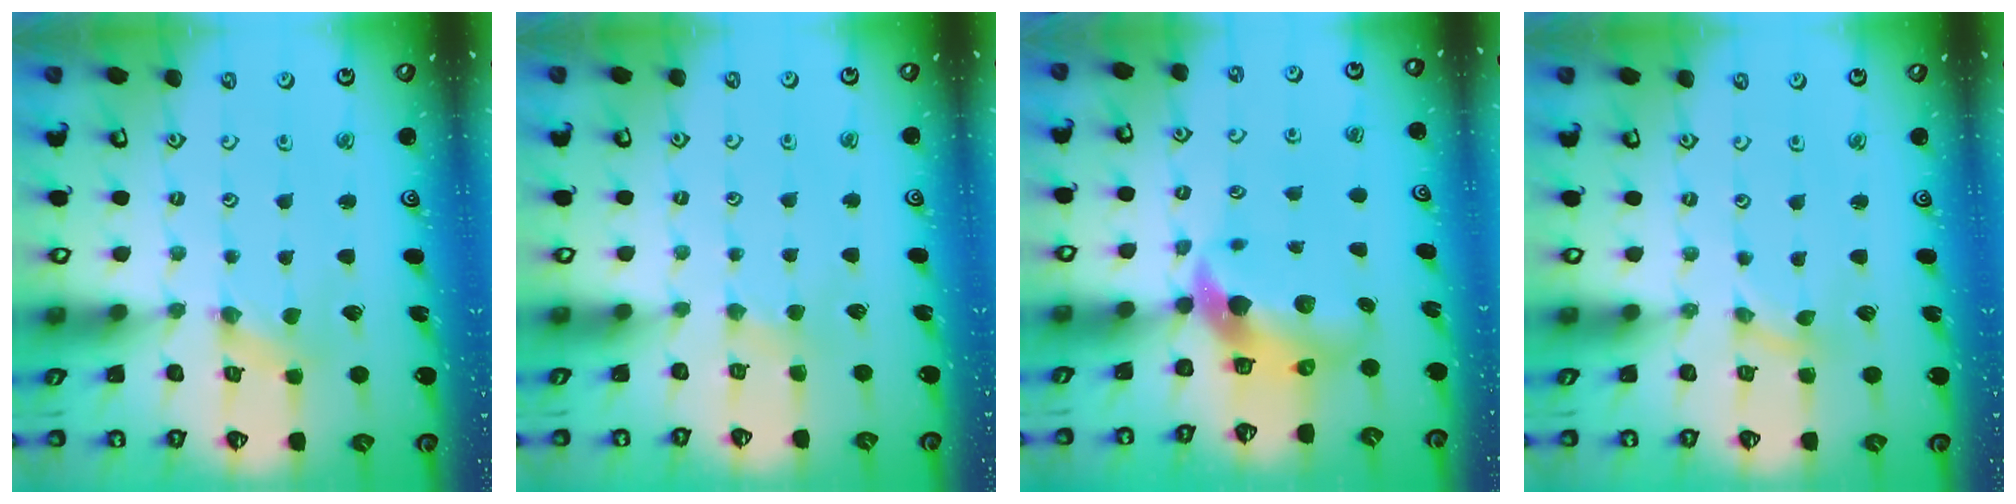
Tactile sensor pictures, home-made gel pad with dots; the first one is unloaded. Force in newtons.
{"total": 1.8, "press": 1.8, "slide": 0.3}
{"total": 8.9, "press": 8.8, "slide": 1.3}
{"total": 0.0}